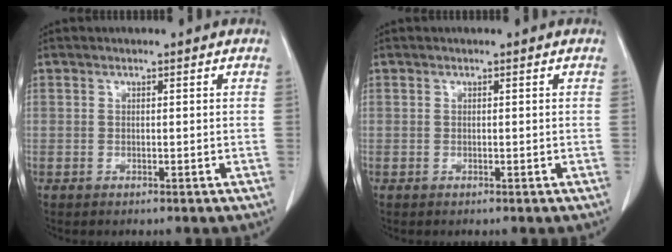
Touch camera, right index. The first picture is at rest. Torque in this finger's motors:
{"motor_torque": [0.02, 0.02, 0.01, 0.00]}